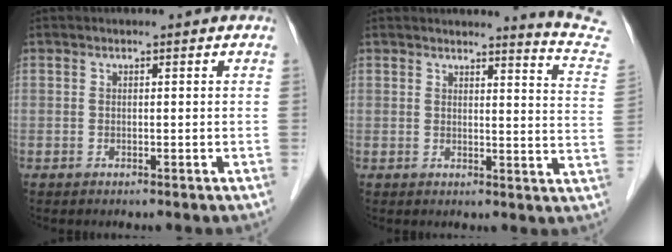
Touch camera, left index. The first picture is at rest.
{"total": 8.7, "force": [8.6, -1.8, 0.4], "torque": [-0.012, -0.103, 0.075]}